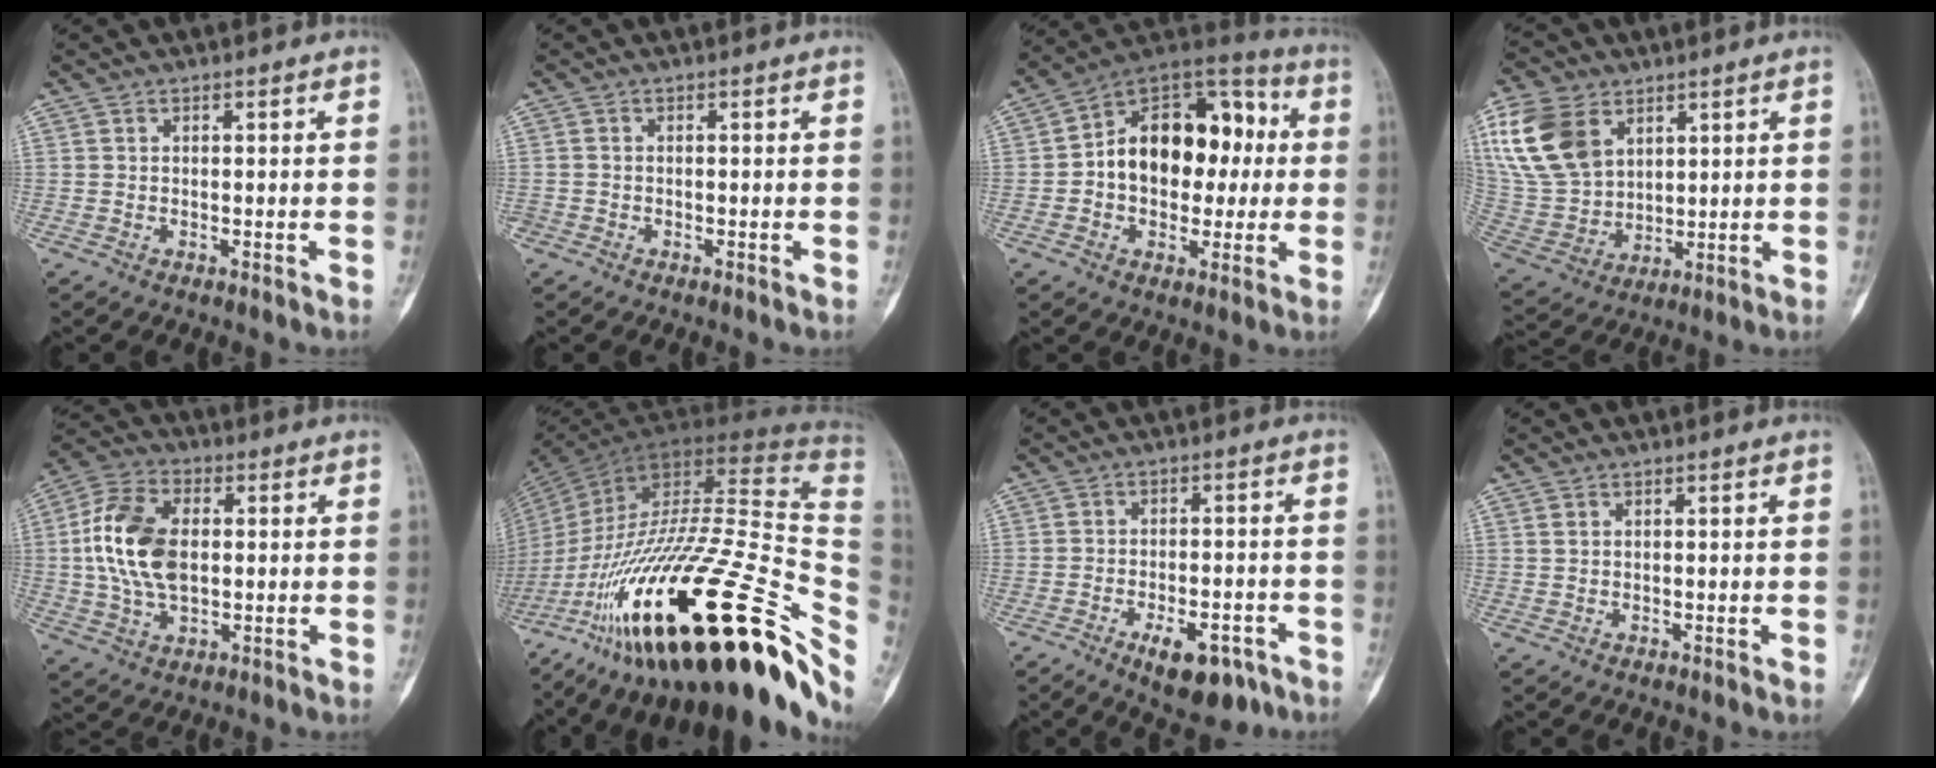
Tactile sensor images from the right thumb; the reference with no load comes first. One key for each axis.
{"total": 0.7, "fx": -0.4, "fy": 0.6, "fz": 0.0, "tx": 0.007, "ty": 0.005, "tz": -0.010}
{"total": 20.1, "fx": 1.0, "fy": 13.4, "fz": 14.9, "tx": -0.177, "ty": 0.041, "tz": 0.009}
{"total": 17.7, "fx": 7.6, "fy": 12.2, "fz": 10.4, "tx": -0.206, "ty": -0.017, "tz": 0.160}
{"total": 14.6, "fx": 1.0, "fy": 9.0, "fz": 11.5, "tx": -0.217, "ty": 0.013, "tz": 0.016}
{"total": 45.3, "fx": -18.1, "fy": 14.3, "fz": 39.0, "tx": -0.558, "ty": 0.055, "tz": -0.296}
{"total": 9.4, "fx": -5.3, "fy": 4.4, "fz": 6.4, "tx": -0.075, "ty": 0.025, "tz": -0.070}
{"total": 0.7, "fx": 0.5, "fy": 0.4, "fz": 0.3, "tx": -0.002, "ty": 0.002, "tz": 0.010}